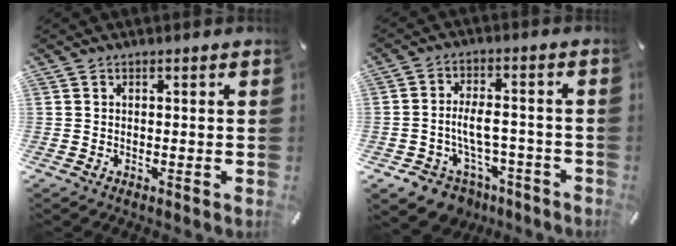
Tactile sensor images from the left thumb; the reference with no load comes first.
{"total": 9.1, "force": [-3.1, 6.9, 5.1], "torque": [-0.105, 0.021, -0.047]}